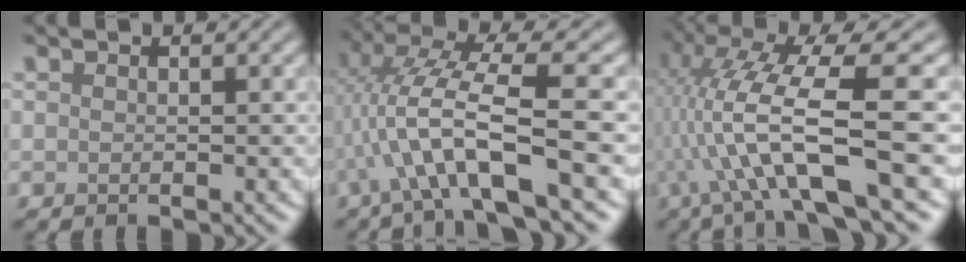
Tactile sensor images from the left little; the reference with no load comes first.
{"total": 7.8, "force": [-1.8, 1.3, 7.5], "torque": [-0.141, 0.016, -0.036]}
{"total": 11.3, "force": [-1.9, 2.1, 10.9], "torque": [-0.202, 0.020, -0.028]}